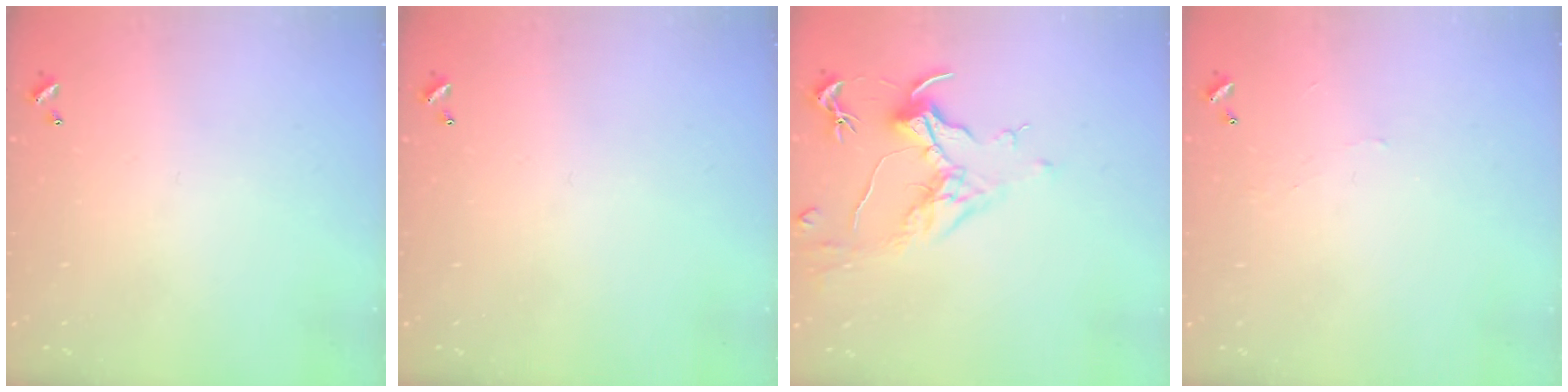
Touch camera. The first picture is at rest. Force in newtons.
{"total": 0.0}
{"total": 1.6, "press": 1.4, "slide": 0.7}
{"total": 2.1, "press": 2.1, "slide": 0.6}